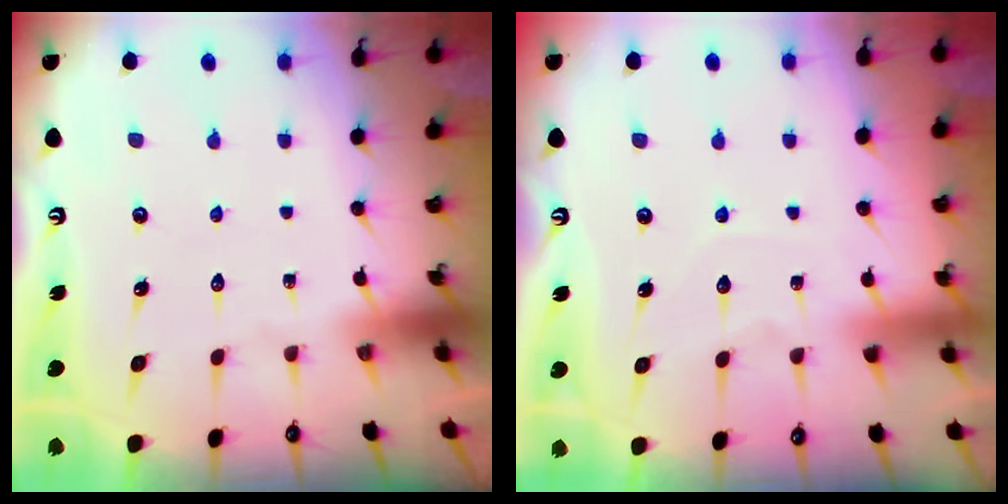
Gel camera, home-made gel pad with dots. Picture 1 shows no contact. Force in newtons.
{"total": 5.1, "press": 5.0, "slide": 0.5}